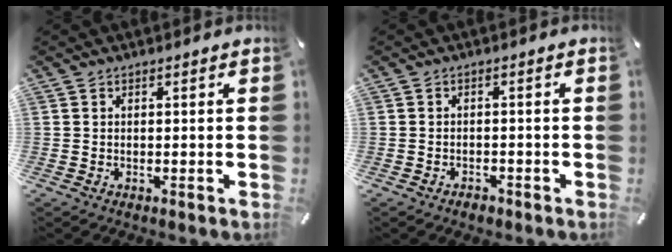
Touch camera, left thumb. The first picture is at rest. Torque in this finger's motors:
{"motor_torque": [0.23, 0.24, 0.00, 0.00, -0.01]}